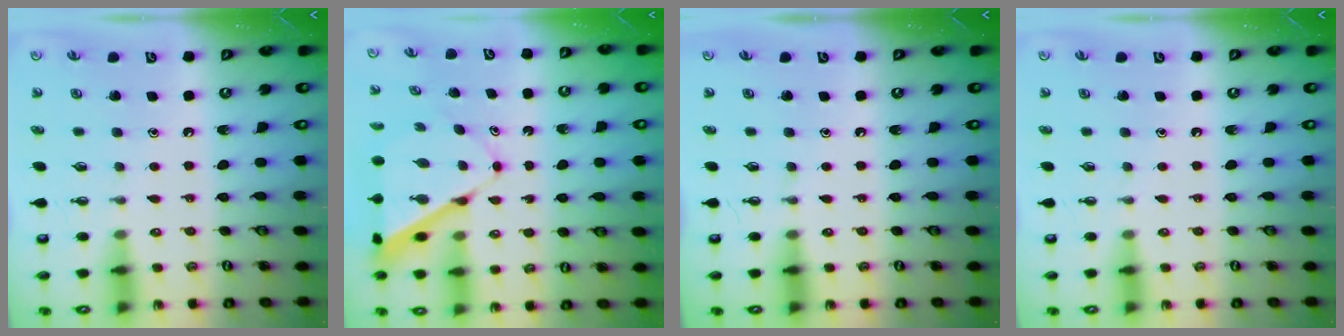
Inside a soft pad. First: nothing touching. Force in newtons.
{"total": 8.5, "press": 8.5, "slide": 0.6}
{"total": 0.0}
{"total": 0.0}